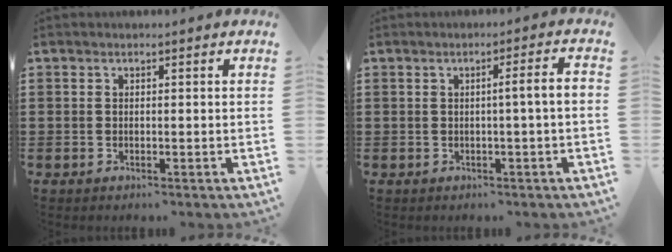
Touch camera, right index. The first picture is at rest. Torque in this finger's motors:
{"motor_torque": [0.73, -0.53, 0.28, 0.10]}